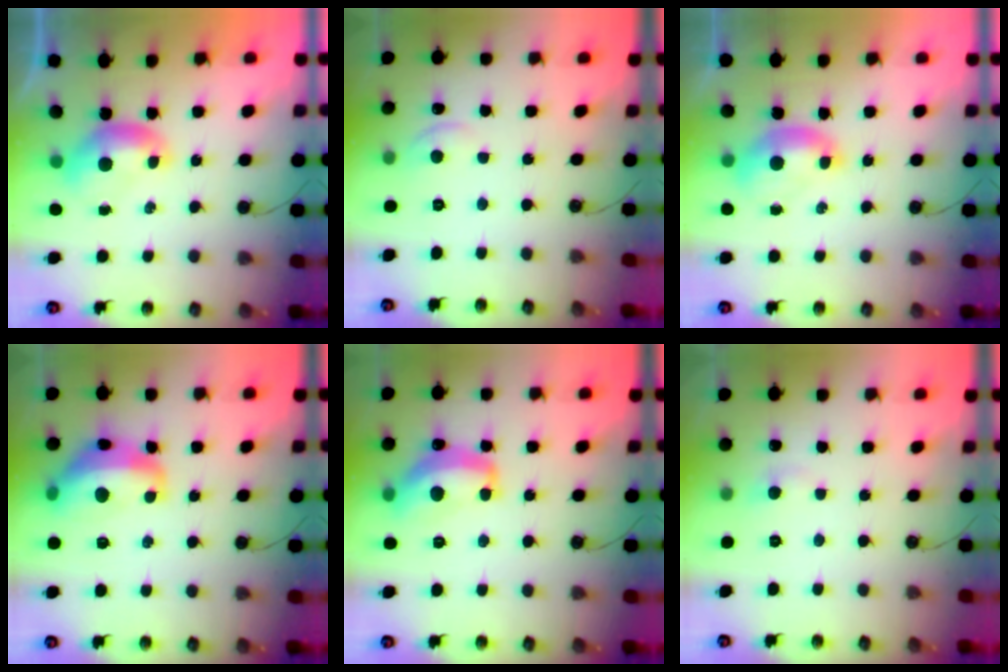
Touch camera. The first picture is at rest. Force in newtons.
{"total": 1.1, "press": 0.7, "slide": 0.8}
{"total": 1.5, "press": 1.4, "slide": 0.6}
{"total": 8.3, "press": 8.2, "slide": 1.0}
{"total": 9.3, "press": 9.3, "slide": 0.7}
{"total": 0.6, "press": 0.1, "slide": 0.6}